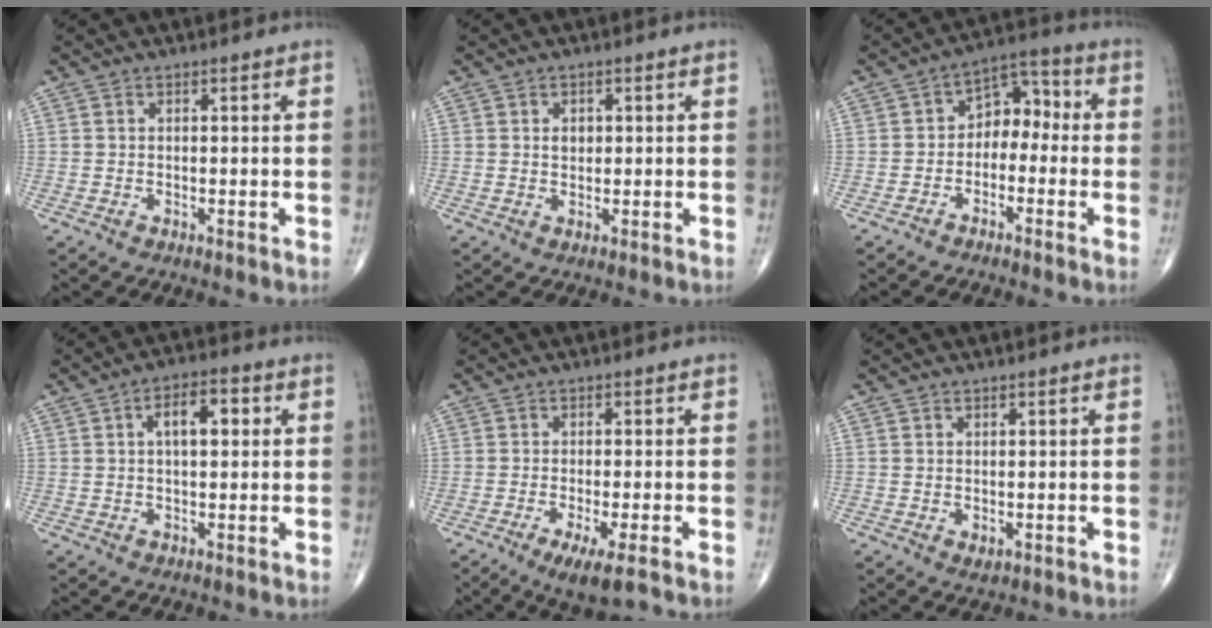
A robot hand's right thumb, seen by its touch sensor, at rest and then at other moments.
{"total": 1.8, "force": [0.4, 1.4, 1.1], "torque": [-0.010, -0.001, 0.007]}
{"total": 7.3, "force": [-1.3, 5.1, 5.1], "torque": [-0.045, 0.044, -0.038]}
{"total": 6.8, "force": [1.6, 3.2, 5.8], "torque": [-0.080, 0.011, 0.021]}
{"total": 5.2, "force": [-2.9, 0.7, 4.3], "torque": [-0.077, -0.012, -0.049]}
{"total": 1.0, "force": [0.0, 0.7, 0.7], "torque": [-0.008, -0.002, 0.005]}